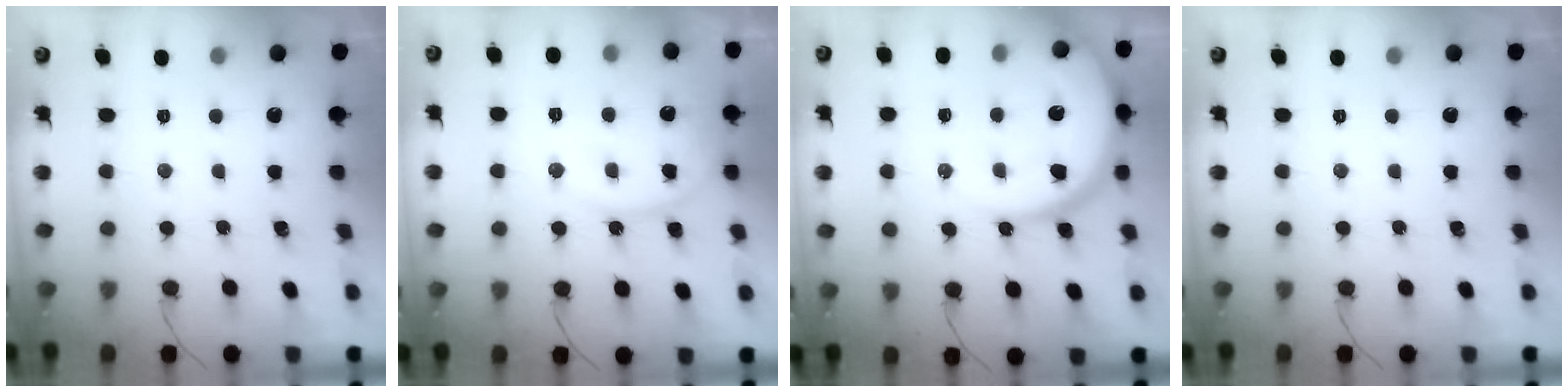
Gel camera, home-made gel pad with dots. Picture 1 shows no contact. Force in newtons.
{"total": 13.9, "press": 13.5, "slide": 3.3}
{"total": 16.6, "press": 16.5, "slide": 1.8}
{"total": 0.0}